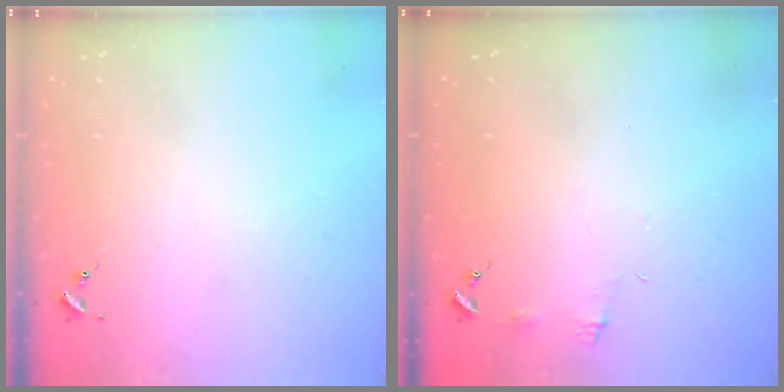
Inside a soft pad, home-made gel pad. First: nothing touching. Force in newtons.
{"total": 4.5, "press": 4.5, "slide": 0.5}